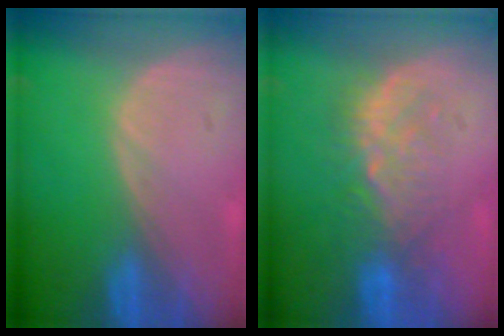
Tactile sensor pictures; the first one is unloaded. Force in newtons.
{"total": 6.3, "press": 6.1, "slide": 1.8}